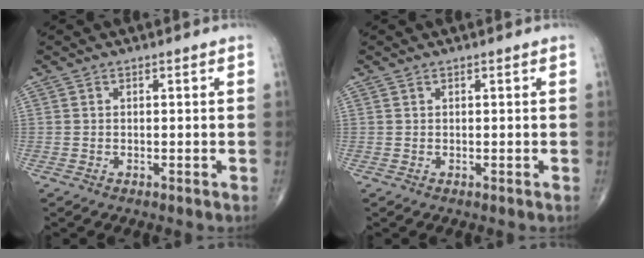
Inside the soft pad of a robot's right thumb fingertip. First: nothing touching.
{"total": 0.0}